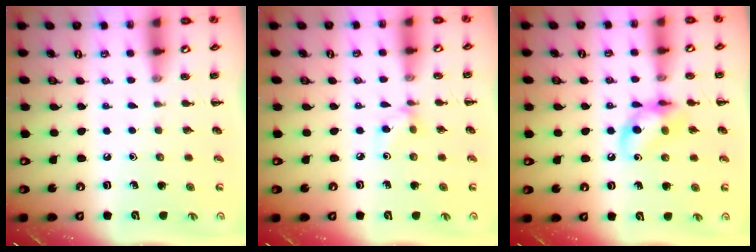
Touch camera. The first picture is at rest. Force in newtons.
{"total": 3.6, "press": 3.4, "slide": 1.3}
{"total": 12.4, "press": 12.3, "slide": 1.8}